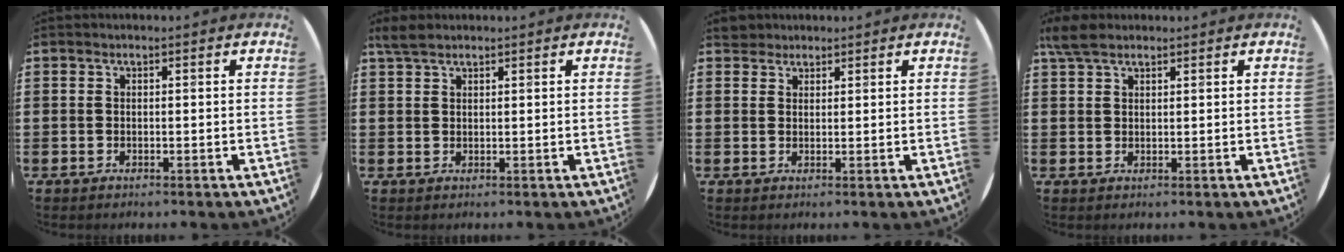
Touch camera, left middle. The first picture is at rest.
{"total": 2.2, "force": [1.8, 0.7, 1.0], "torque": [-0.024, 0.005, 0.035]}
{"total": 2.2, "force": [2.0, 0.9, 0.0], "torque": [0.003, 0.002, 0.039]}
{"total": 3.3, "force": [2.6, 1.3, 1.6], "torque": [-0.030, 0.003, 0.047]}